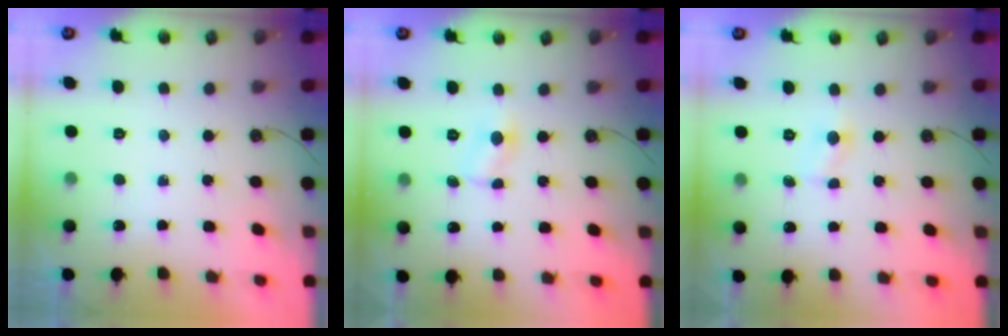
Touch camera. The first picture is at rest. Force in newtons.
{"total": 2.3, "press": 2.3, "slide": 0.2}
{"total": 2.6, "press": 2.6, "slide": 0.3}